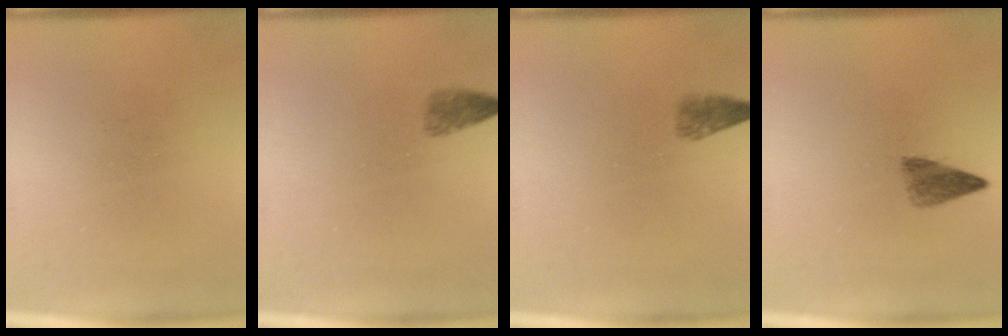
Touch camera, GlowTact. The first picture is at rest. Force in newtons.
{"total": 1.8}
{"total": 1.9}
{"total": 2.8}